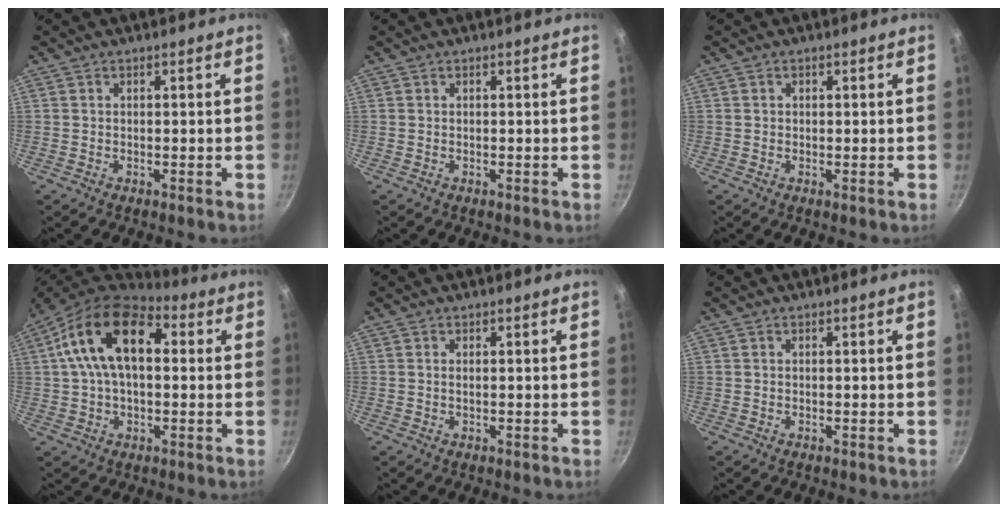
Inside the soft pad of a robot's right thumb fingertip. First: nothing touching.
{"total": 0.0}
{"total": 0.6, "force": [0.1, 0.6, 0.2], "torque": [-0.001, -0.001, 0.000]}
{"total": 16.3, "force": [3.0, 9.6, 12.8], "torque": [-0.196, 0.023, 0.030]}
{"total": 0.6, "force": [0.1, 0.2, 0.5], "torque": [-0.011, 0.000, 0.001]}
{"total": 0.0}